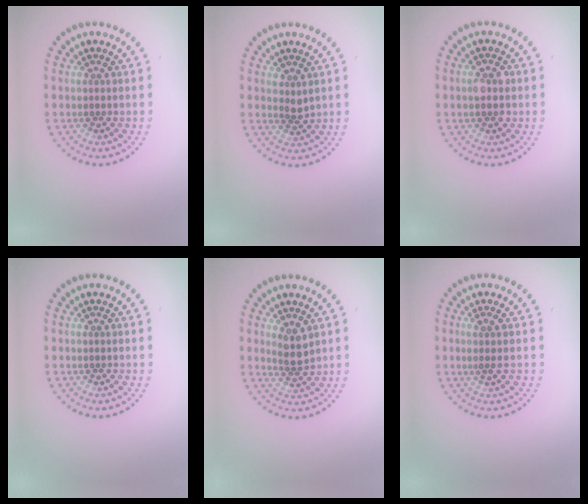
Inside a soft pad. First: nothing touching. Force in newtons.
{"total": 1.3, "press": 1.0, "slide": 0.7}
{"total": 2.9, "press": 2.9, "slide": 0.1}
{"total": 0.0}
{"total": 2.2, "press": 1.9, "slide": 1.1}
{"total": 1.5, "press": 1.1, "slide": 0.9}